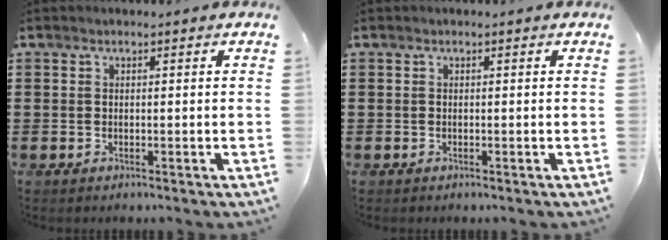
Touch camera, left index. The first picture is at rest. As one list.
[{"total": 0.0}]